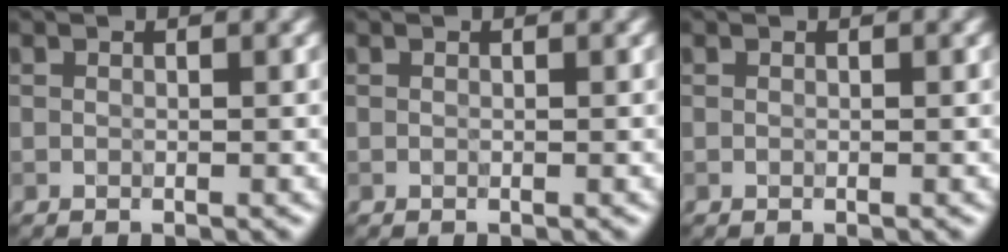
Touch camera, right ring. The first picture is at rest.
{"total": 0.0}
{"total": 0.0}